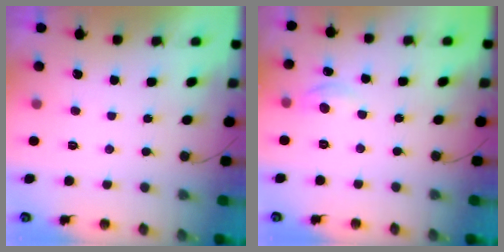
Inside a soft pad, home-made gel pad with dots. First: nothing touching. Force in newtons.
{"total": 4.7, "press": 4.7, "slide": 0.7}